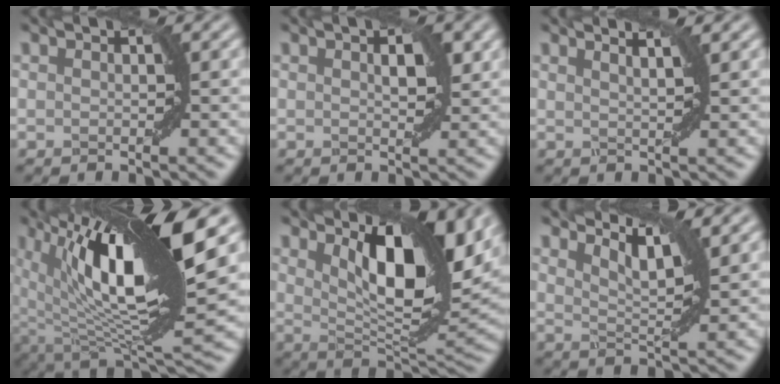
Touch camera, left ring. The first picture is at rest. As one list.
[{"total": 2.3, "force": [0.8, 1.0, 2.0], "torque": [-0.029, 0.001, 0.016]}, {"total": 3.0, "force": [2.2, 1.0, 1.8], "torque": [-0.003, 0.012, 0.002]}, {"total": 16.5, "force": [4.9, 5.2, 14.9], "torque": [-0.262, 0.011, 0.085]}, {"total": 10.8, "force": [4.3, 3.7, 9.2], "torque": [-0.141, 0.002, 0.078]}, {"total": 4.6, "force": [3.6, 0.9, 2.8], "torque": [-0.044, 0.009, 0.045]}]